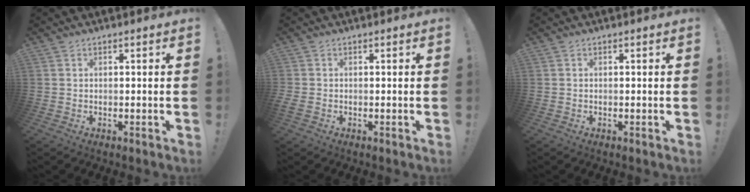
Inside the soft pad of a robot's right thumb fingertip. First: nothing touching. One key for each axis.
{"total": 1.1, "fx": -0.1, "fy": 1.0, "fz": 0.3, "tx": -0.006, "ty": 0.004, "tz": -0.001}
{"total": 0.0}